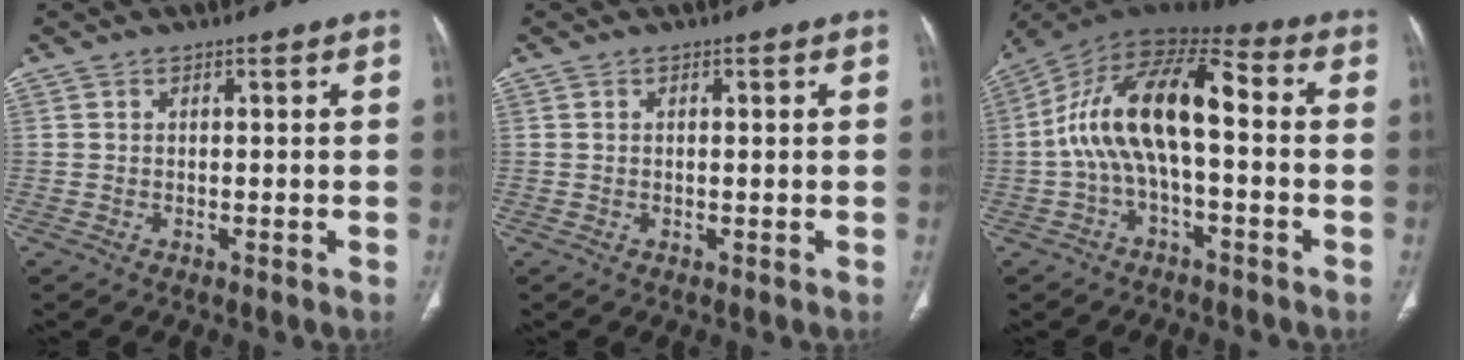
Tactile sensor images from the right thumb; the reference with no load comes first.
{"total": 0.8, "force": [0.2, 0.2, 0.7], "torque": [-0.018, 0.001, 0.004]}
{"total": 16.2, "force": [-0.7, 7.3, 14.4], "torque": [-0.261, 0.057, -0.022]}